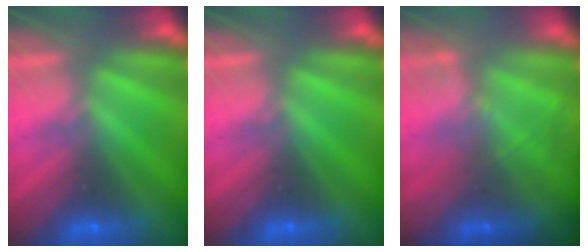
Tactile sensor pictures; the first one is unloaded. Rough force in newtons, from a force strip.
{"total": 0.0}
{"total": 1.9}